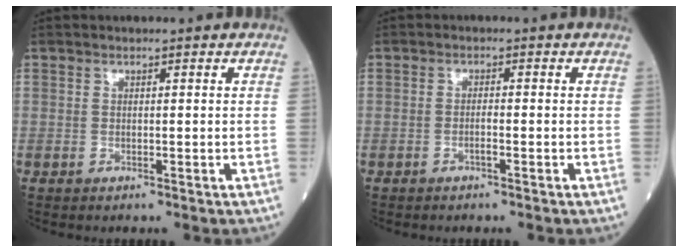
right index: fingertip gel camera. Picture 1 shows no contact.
{"total": 1.2, "force": [-0.6, 0.1, 1.0], "torque": [-0.019, 0.002, -0.012]}